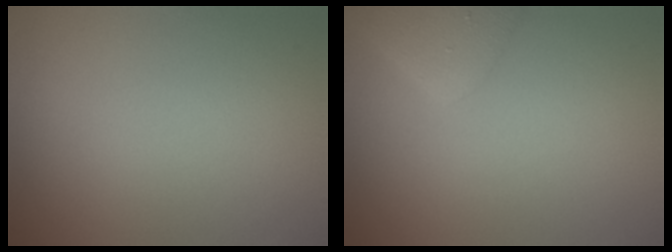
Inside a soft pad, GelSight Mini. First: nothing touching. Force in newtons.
{"total": 2.5, "press": 2.4, "slide": 0.3}